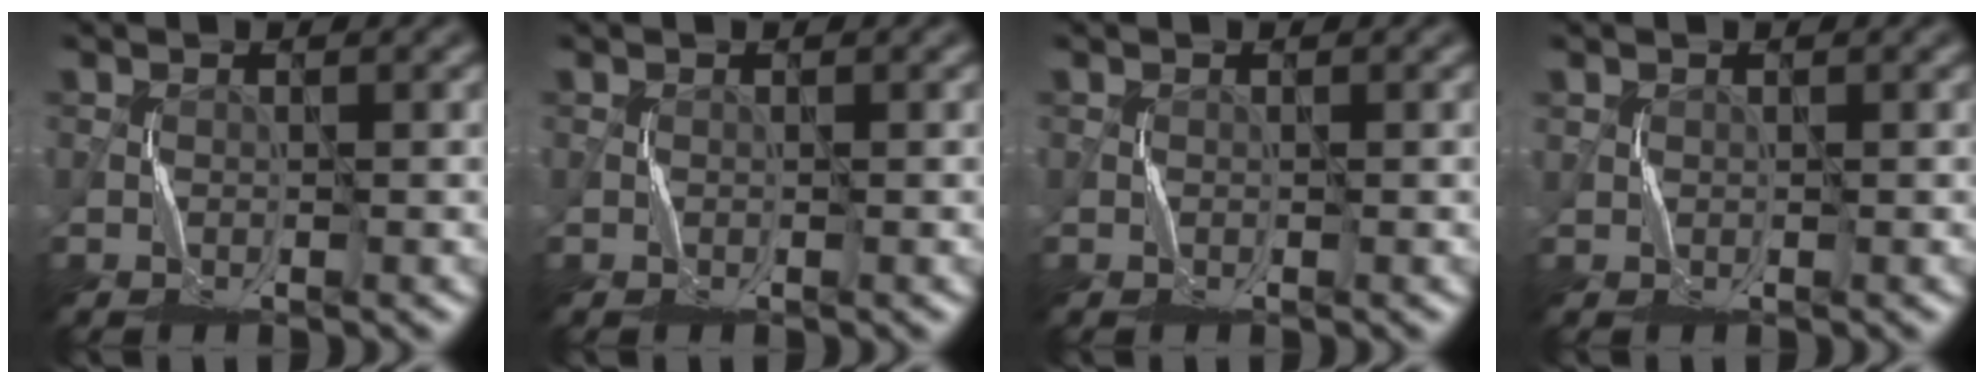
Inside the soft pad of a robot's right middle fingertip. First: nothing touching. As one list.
[{"total": 0.0}, {"total": 0.0}, {"total": 0.6, "force": [0.5, 0.3, -0.3], "torque": [0.006, -0.002, 0.009]}]